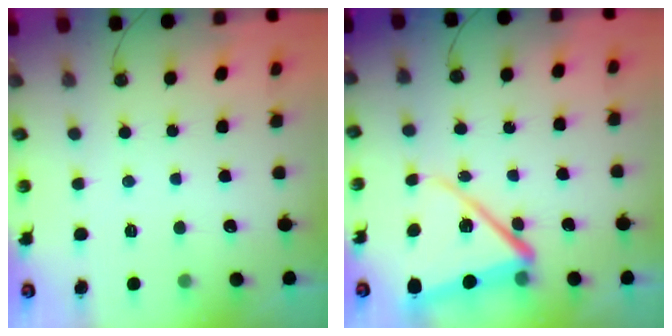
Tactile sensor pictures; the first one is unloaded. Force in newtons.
{"total": 14.4, "press": 14.4, "slide": 1.1}